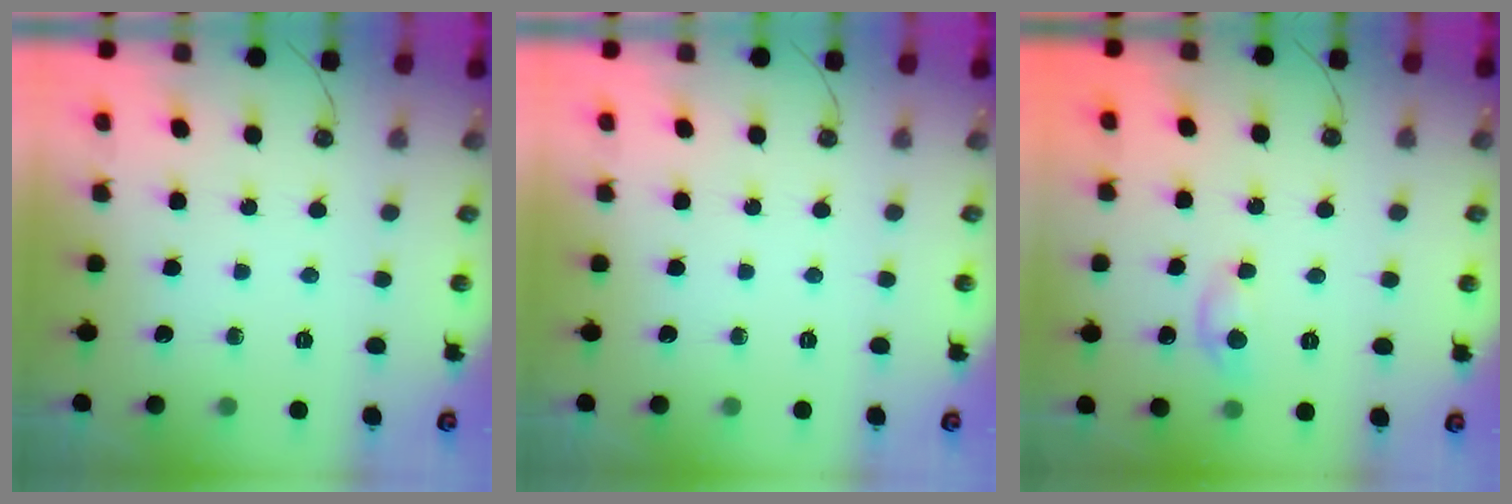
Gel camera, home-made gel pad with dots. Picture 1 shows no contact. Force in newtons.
{"total": 0.0}
{"total": 0.0}